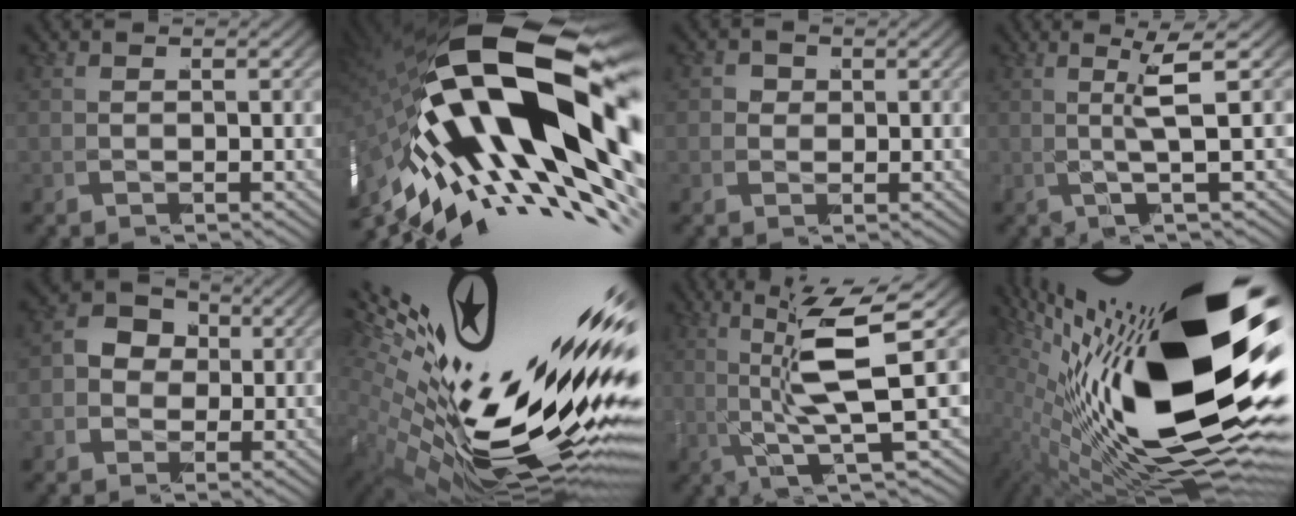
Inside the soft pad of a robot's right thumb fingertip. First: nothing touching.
{"total": 23.5, "force": [-2.4, 12.0, 20.0], "torque": [-0.369, -0.038, -0.016]}
{"total": 1.6, "force": [-0.1, 1.6, 0.0], "torque": [-0.006, -0.009, 0.000]}
{"total": 4.2, "force": [1.2, 0.0, 4.0], "torque": [-0.062, 0.020, 0.008]}
{"total": 3.7, "force": [-0.3, 3.4, 1.3], "torque": [-0.033, -0.006, -0.012]}
{"total": 19.3, "force": [-0.6, 9.1, 17.1], "torque": [-0.262, -0.017, 0.010]}
{"total": 7.2, "force": [0.8, 1.5, 7.0], "torque": [-0.119, 0.000, 0.011]}
{"total": 23.5, "force": [0.0, 10.7, 20.9], "torque": [-0.360, -0.039, 0.036]}